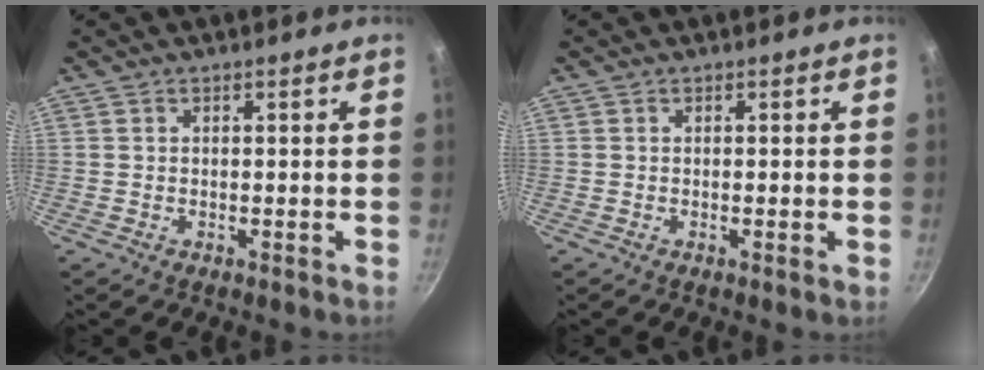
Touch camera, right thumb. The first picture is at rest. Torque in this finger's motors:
{"motor_torque": [-0.36, 0.18, -0.54, 0.07, -0.11]}